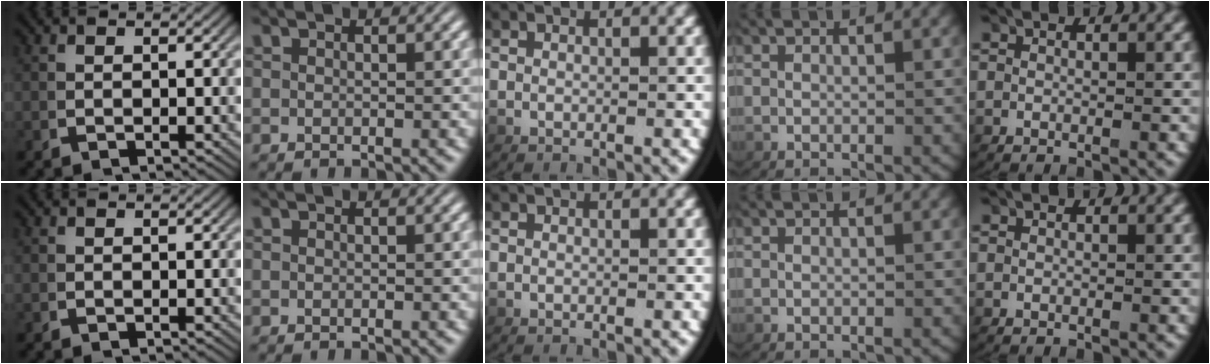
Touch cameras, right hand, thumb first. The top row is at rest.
{}